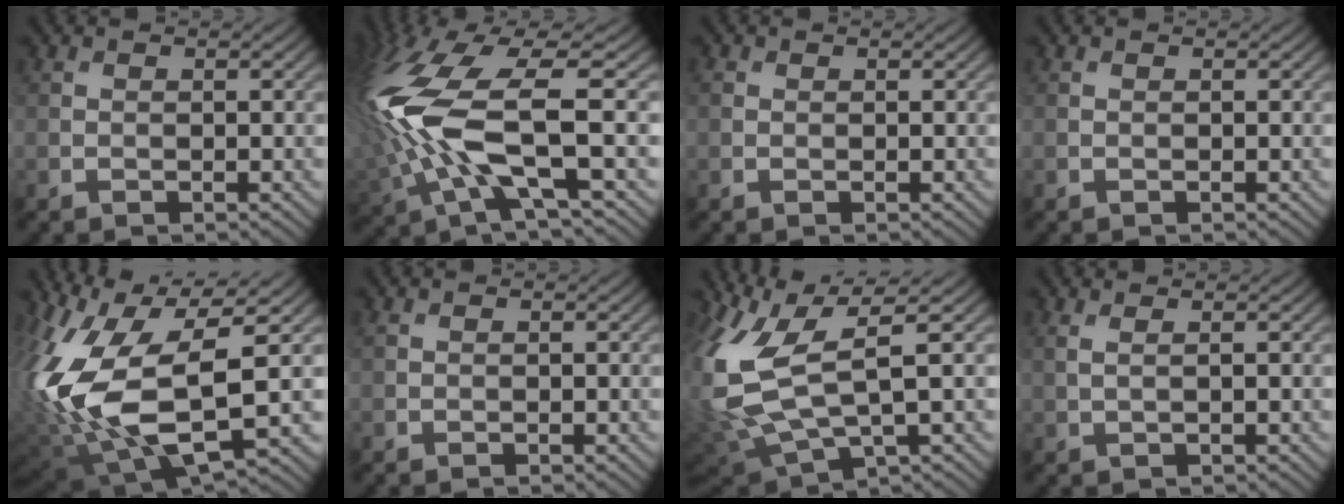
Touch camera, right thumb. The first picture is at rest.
{"total": 14.9, "force": [-0.1, 5.6, 13.8], "torque": [-0.340, -0.006, -0.004]}
{"total": 0.6, "force": [0.2, 0.5, 0.2], "torque": [-0.004, 0.000, 0.002]}
{"total": 0.0}
{"total": 18.0, "force": [-0.5, 9.2, 15.4], "torque": [-0.359, -0.020, 0.005]}
{"total": 0.5, "force": [0.3, 0.3, 0.4], "torque": [-0.013, 0.004, 0.006]}
{"total": 12.4, "force": [1.6, 5.0, 11.3], "torque": [-0.284, -0.013, 0.043]}
{"total": 1.4, "force": [0.7, 0.2, 1.1], "torque": [-0.025, -0.001, 0.012]}